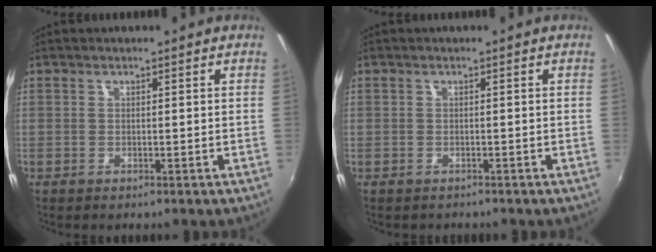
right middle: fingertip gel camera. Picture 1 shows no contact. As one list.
[{"total": 0.9, "force": [-0.7, 0.6, -0.1], "torque": [-0.002, -0.001, -0.010]}]